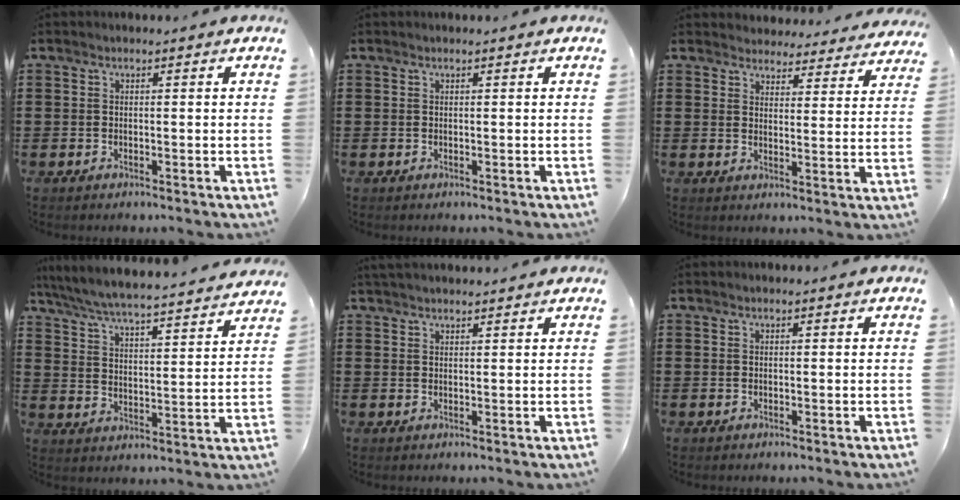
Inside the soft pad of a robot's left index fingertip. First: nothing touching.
{"total": 0.0}
{"total": 4.1, "force": [4.1, 0.5, 0.1], "torque": [-0.014, -0.026, 0.071]}
{"total": 5.4, "force": [5.2, -0.4, 1.6], "torque": [-0.056, -0.042, 0.083]}
{"total": 1.9, "force": [1.8, 0.1, 0.3], "torque": [-0.010, 0.001, 0.036]}
{"total": 0.5, "force": [0.3, 0.0, 0.4], "torque": [-0.008, -0.001, 0.007]}